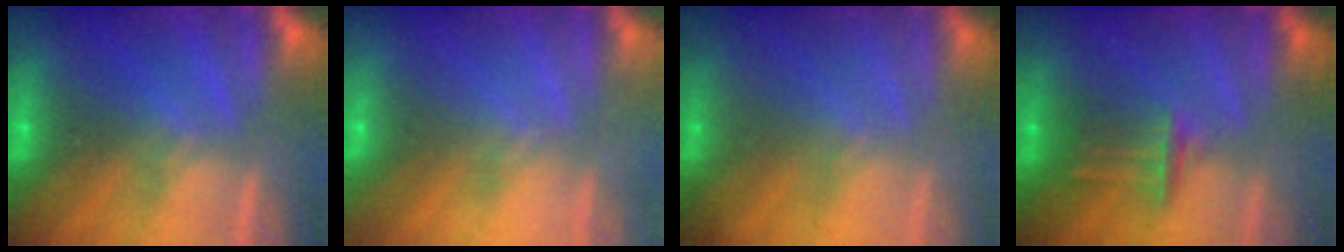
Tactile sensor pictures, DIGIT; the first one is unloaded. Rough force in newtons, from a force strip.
{"total": 2.0}
{"total": 1.1}
{"total": 3.3}